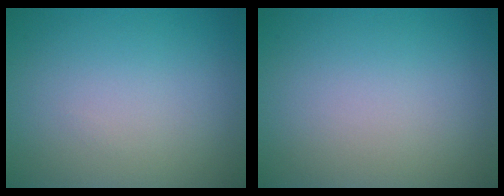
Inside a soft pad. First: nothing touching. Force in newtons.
{"total": 0.0}